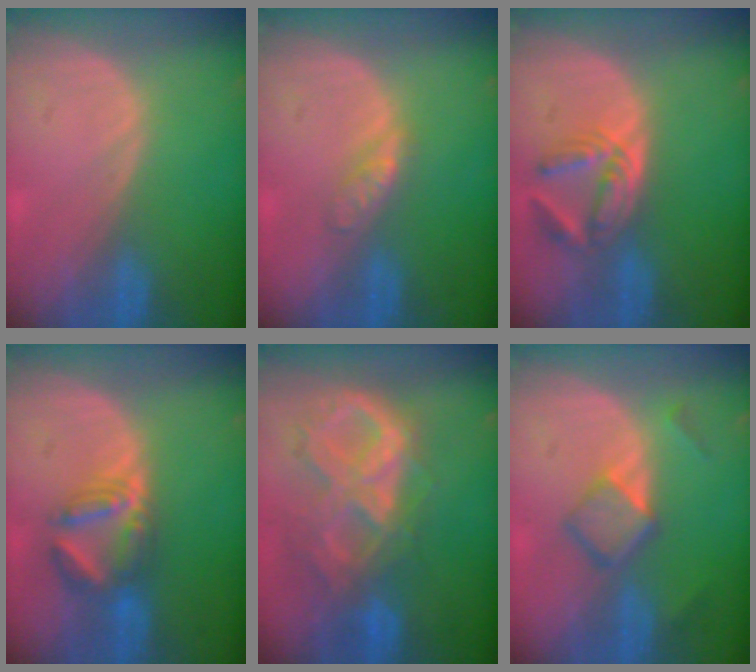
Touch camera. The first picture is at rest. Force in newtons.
{"total": 2.7, "press": 2.7, "slide": 0.3}
{"total": 5.6, "press": 5.3, "slide": 1.7}
{"total": 5.9, "press": 5.9, "slide": 0.3}
{"total": 10.6, "press": 9.0, "slide": 5.6}
{"total": 5.0, "press": 4.6, "slide": 1.9}